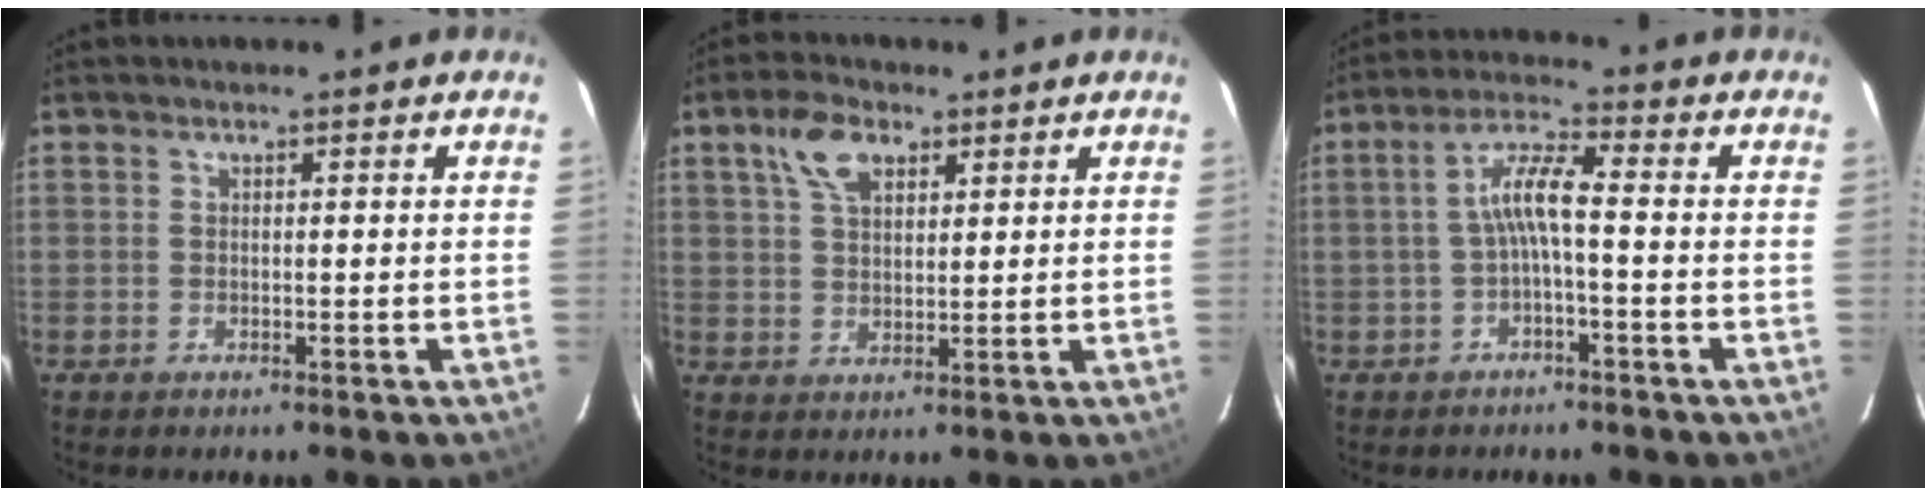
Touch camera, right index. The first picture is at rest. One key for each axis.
{"total": 6.7, "fx": 3.5, "fy": 3.6, "fz": 4.4, "tx": -0.085, "ty": 0.018, "tz": 0.066}
{"total": 5.5, "fx": -1.3, "fy": 0.6, "fz": 5.3, "tx": -0.115, "ty": 0.015, "tz": -0.023}